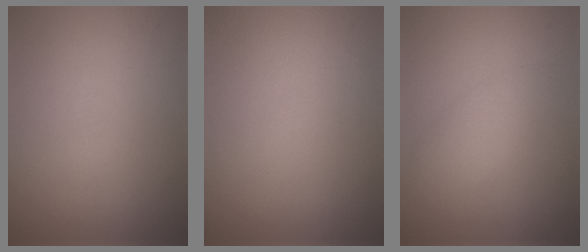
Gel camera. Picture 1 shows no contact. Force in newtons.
{"total": 0.0}
{"total": 2.4, "press": 2.4, "slide": 0.1}